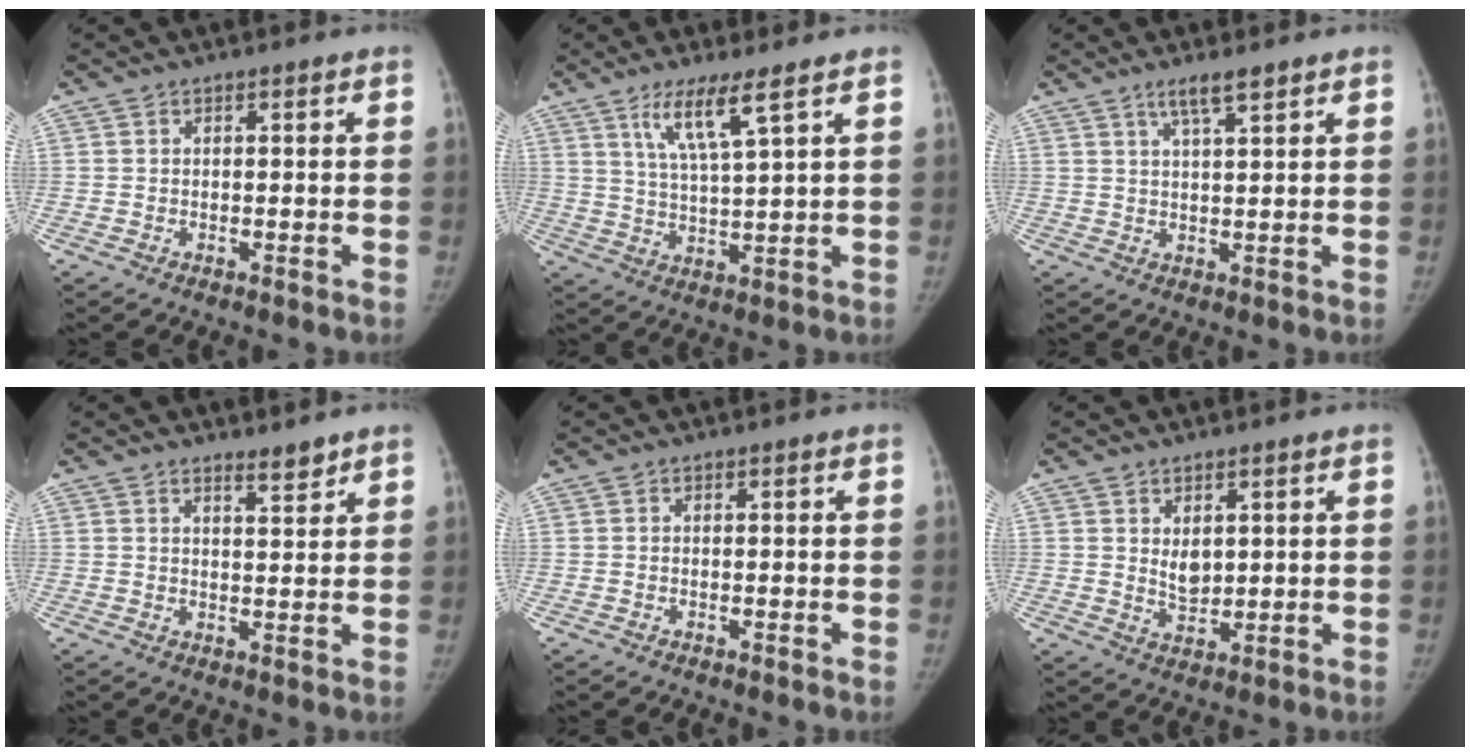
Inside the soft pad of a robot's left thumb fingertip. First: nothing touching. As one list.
[{"total": 7.8, "force": [4.7, 0.5, 6.3], "torque": [-0.124, -0.031, 0.095]}, {"total": 3.9, "force": [2.8, 0.4, 2.8], "torque": [-0.052, -0.012, 0.054]}, {"total": 2.8, "force": [2.5, 0.5, 1.1], "torque": [-0.008, -0.024, 0.041]}, {"total": 0.0}, {"total": 4.0, "force": [1.3, 2.5, 2.8], "torque": [-0.034, -0.015, 0.030]}]